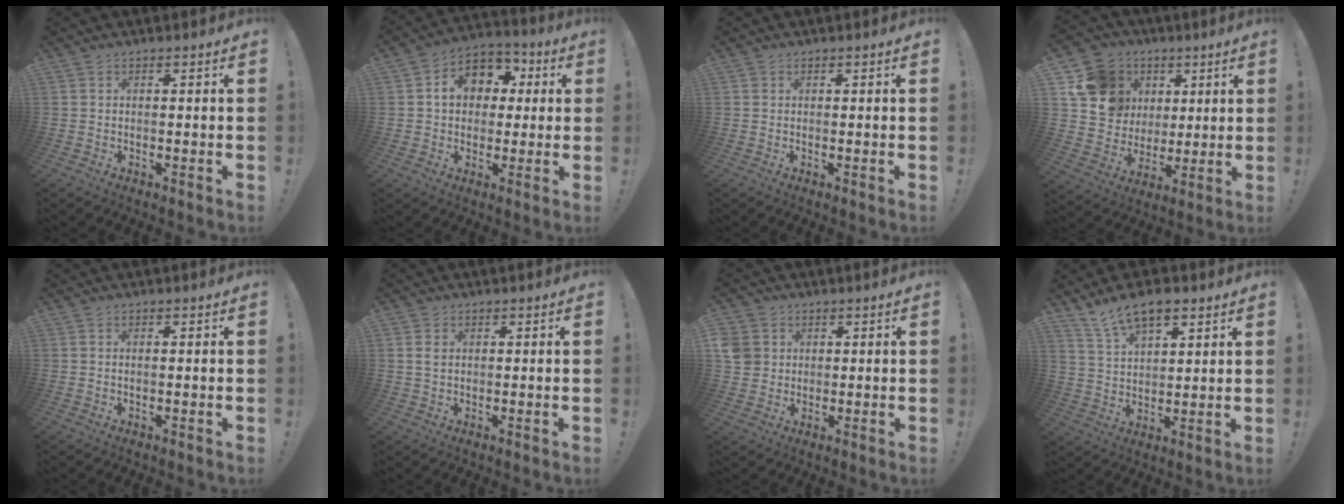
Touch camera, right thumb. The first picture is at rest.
{"total": 10.6, "force": [2.2, 8.8, 5.4], "torque": [-0.082, 0.002, 0.047]}
{"total": 0.6, "force": [0.2, 0.5, 0.0], "torque": [-0.005, 0.004, 0.006]}
{"total": 15.8, "force": [5.4, 13.7, 5.6], "torque": [-0.080, -0.012, 0.126]}
{"total": 0.5, "force": [0.1, 0.0, 0.5], "torque": [-0.003, -0.003, 0.001]}
{"total": 2.1, "force": [0.5, 1.6, 1.2], "torque": [-0.016, 0.002, 0.007]}
{"total": 5.8, "force": [1.5, 5.4, 1.6], "torque": [-0.036, -0.007, 0.027]}
{"total": 10.0, "force": [6.9, 4.6, 5.7], "torque": [-0.103, -0.026, 0.131]}